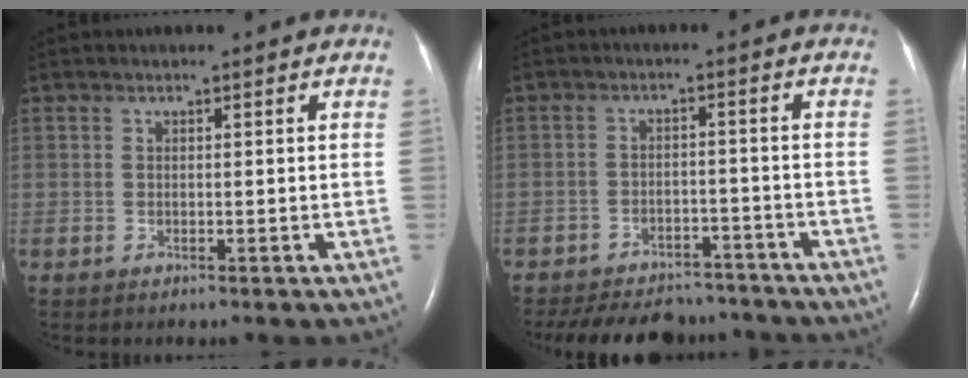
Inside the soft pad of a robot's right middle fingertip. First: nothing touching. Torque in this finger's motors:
{"motor_torque": [0.82, -1.03, 0.09, 0.04]}